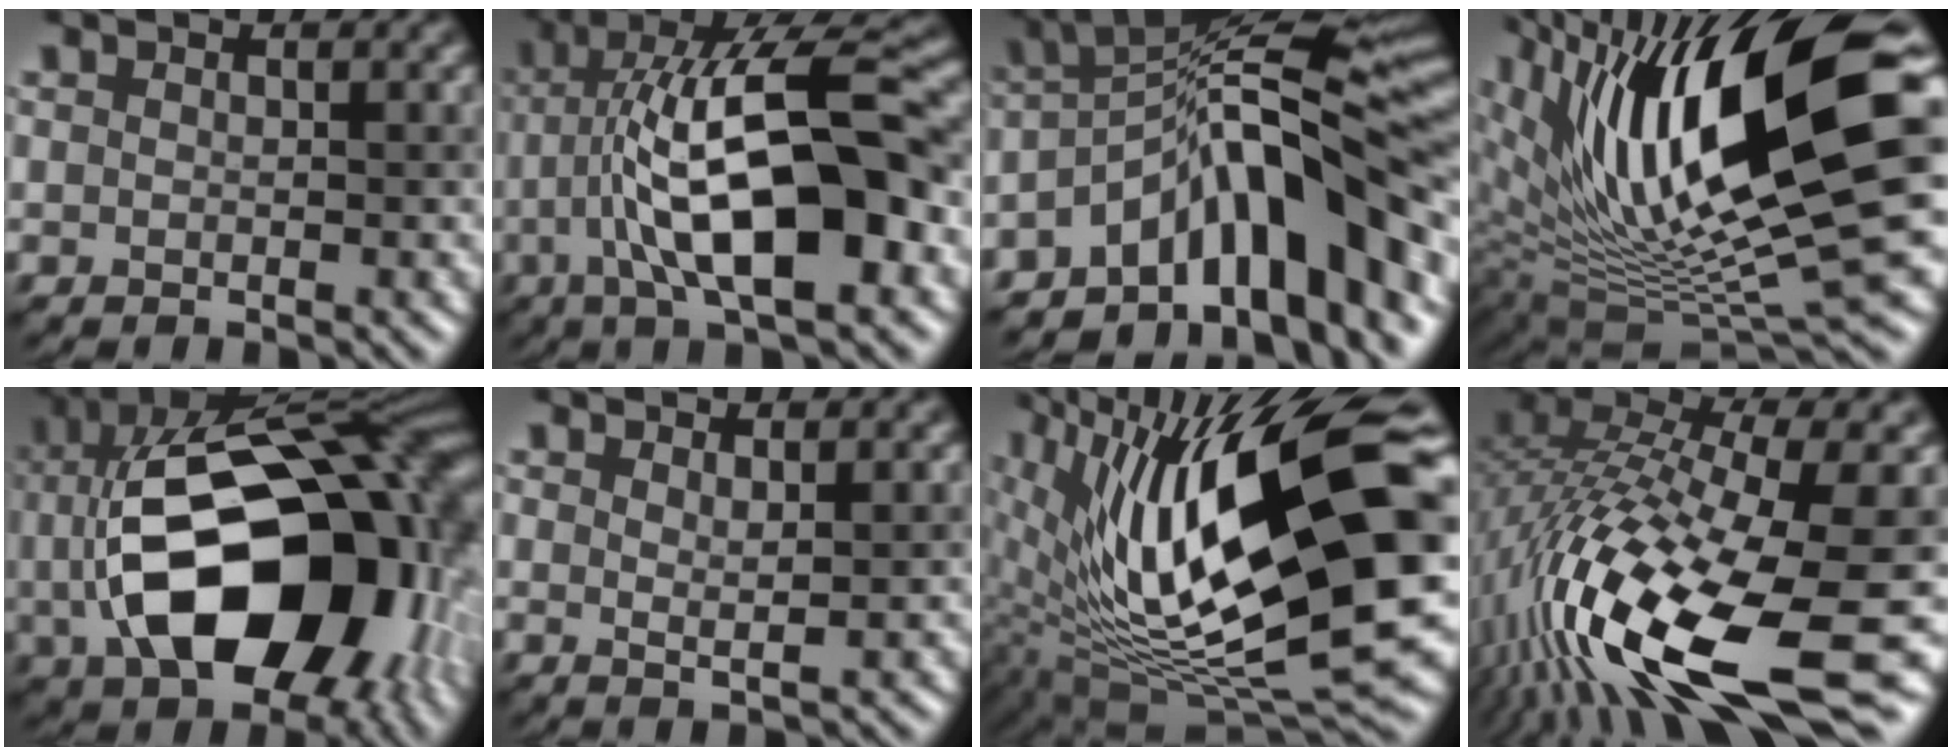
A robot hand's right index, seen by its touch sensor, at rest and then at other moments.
{"total": 13.6, "force": [-1.3, 4.1, 12.8], "torque": [-0.211, 0.022, -0.029]}
{"total": 13.9, "force": [-5.3, 4.9, 11.9], "torque": [-0.154, 0.023, -0.093]}
{"total": 16.5, "force": [5.9, 5.2, 14.5], "torque": [-0.248, -0.007, 0.107]}
{"total": 19.8, "force": [-1.5, 11.9, 15.8], "torque": [-0.275, -0.016, -0.007]}
{"total": 1.4, "force": [0.8, 0.3, 1.1], "torque": [-0.017, -0.005, 0.012]}
{"total": 18.8, "force": [4.1, 7.0, 17.0], "torque": [-0.296, 0.008, 0.077]}
{"total": 18.0, "force": [-5.7, 5.9, 16.0], "torque": [-0.331, -0.002, -0.102]}